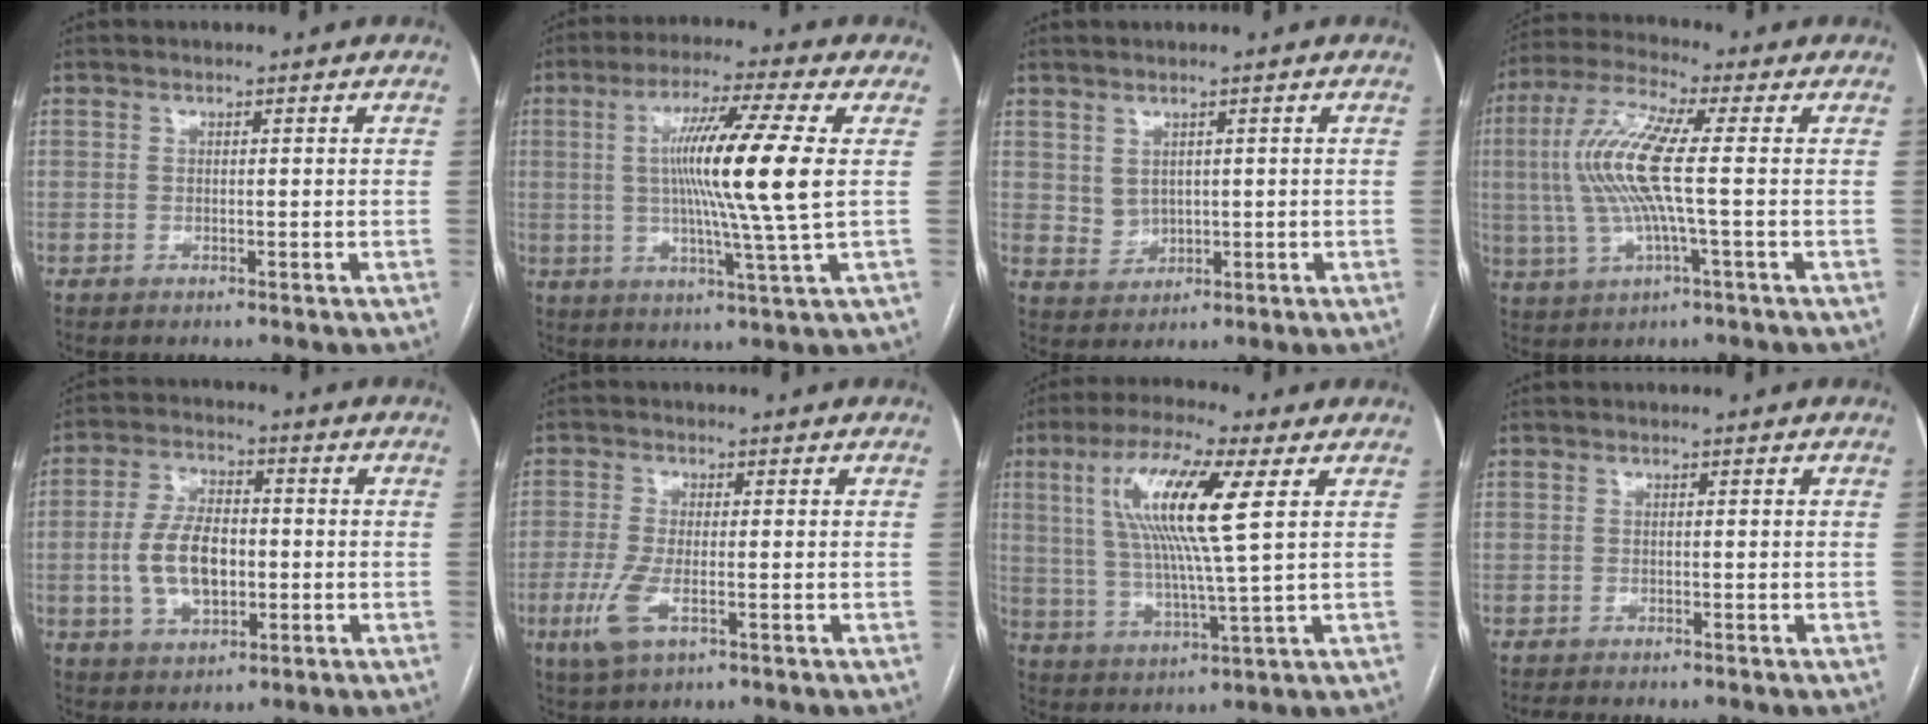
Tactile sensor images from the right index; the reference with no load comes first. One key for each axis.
{"total": 13.9, "fx": 1.5, "fy": -1.5, "fz": 13.8, "tx": -0.251, "ty": -0.007, "tz": 0.020}
{"total": 2.9, "fx": 1.0, "fy": 2.4, "fz": 1.2, "tx": -0.026, "ty": -0.001, "tz": 0.028}
{"total": 11.4, "fx": 0.2, "fy": 1.1, "fz": 11.4, "tx": -0.252, "ty": 0.014, "tz": -0.001}
{"total": 9.7, "fx": -1.2, "fy": 5.2, "fz": 8.2, "tx": -0.168, "ty": 0.013, "tz": -0.016}
{"total": 5.6, "fx": -2.1, "fy": 1.5, "fz": 5.0, "tx": -0.123, "ty": -0.017, "tz": -0.041}
{"total": 13.8, "fx": 4.1, "fy": 0.5, "fz": 13.2, "tx": -0.266, "ty": 0.007, "tz": 0.071}
{"total": 1.7, "fx": -1.6, "fy": 0.4, "fz": 0.4, "tx": -0.008, "ty": -0.006, "tz": -0.020}